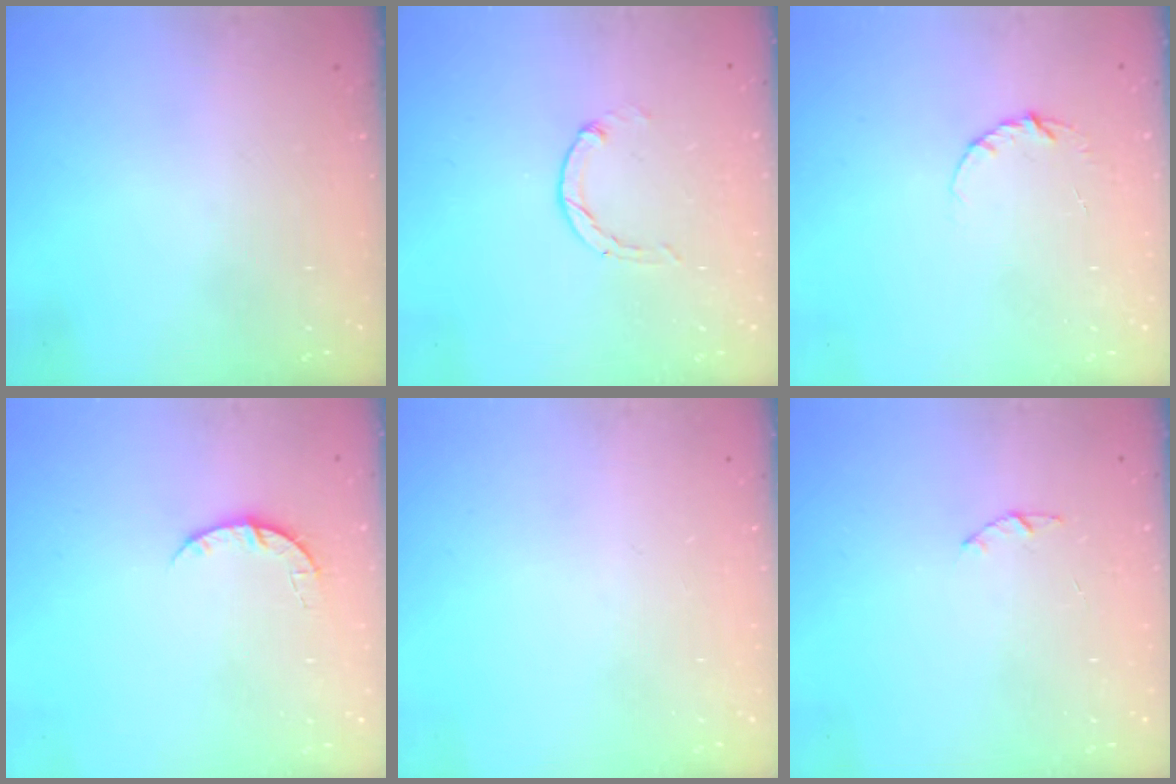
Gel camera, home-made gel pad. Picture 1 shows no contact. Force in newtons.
{"total": 0.8, "press": 0.7, "slide": 0.2}
{"total": 3.5, "press": 3.4, "slide": 0.4}
{"total": 3.5, "press": 3.5, "slide": 0.5}
{"total": 0.0}
{"total": 1.0, "press": 0.9, "slide": 0.3}